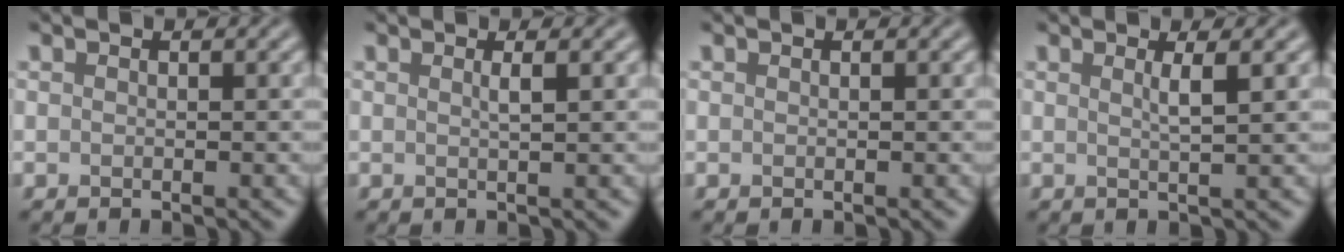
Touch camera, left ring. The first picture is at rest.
{"total": 1.2, "force": [0.4, 0.4, 1.1], "torque": [-0.010, 0.001, 0.002]}
{"total": 0.0}
{"total": 1.9, "force": [0.6, 0.5, 1.7], "torque": [-0.024, 0.000, 0.004]}